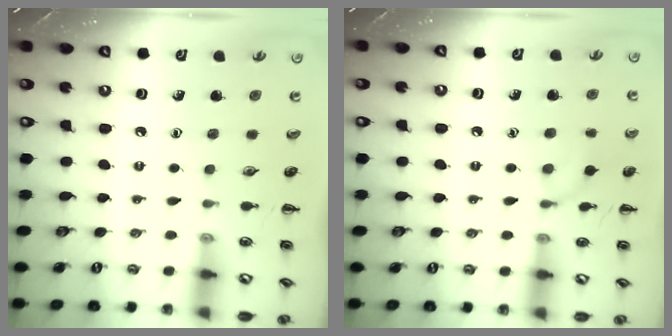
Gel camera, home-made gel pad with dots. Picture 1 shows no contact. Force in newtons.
{"total": 7.6, "press": 7.4, "slide": 1.9}